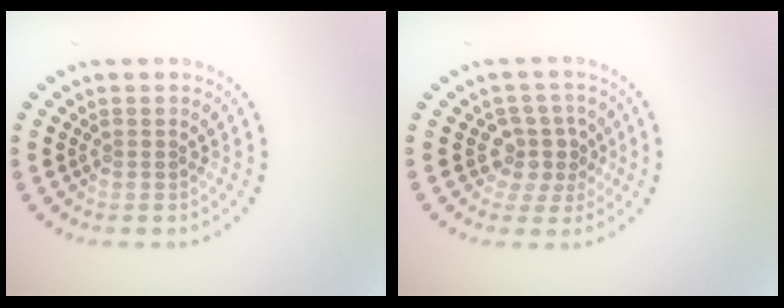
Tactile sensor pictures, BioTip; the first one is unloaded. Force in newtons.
{"total": 2.9, "press": 2.3, "slide": 1.7}